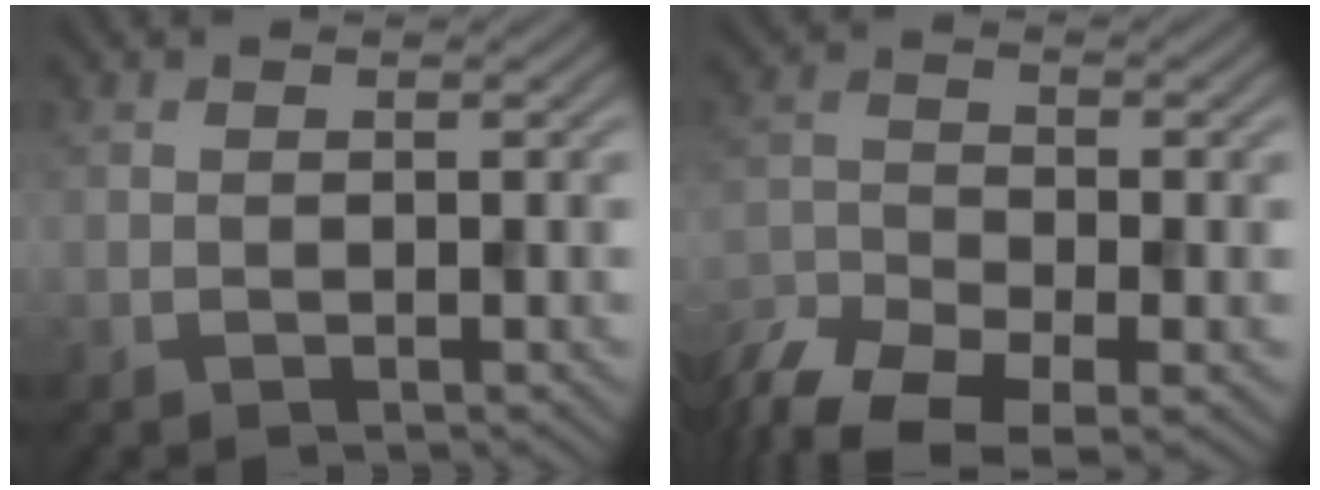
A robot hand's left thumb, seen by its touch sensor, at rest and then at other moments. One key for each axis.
{"total": 9.2, "fx": -6.9, "fy": 3.7, "fz": 4.9, "tx": -0.110, "ty": -0.020, "tz": -0.134}